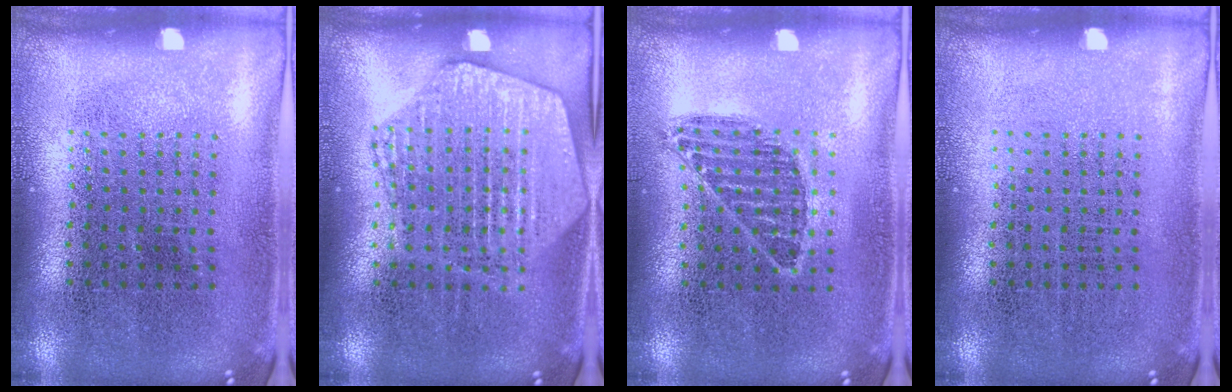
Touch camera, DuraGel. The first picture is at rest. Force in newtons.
{"total": 1.8, "press": 1.8, "slide": 0.2}
{"total": 0.7, "press": 0.7, "slide": 0.2}
{"total": 0.0}